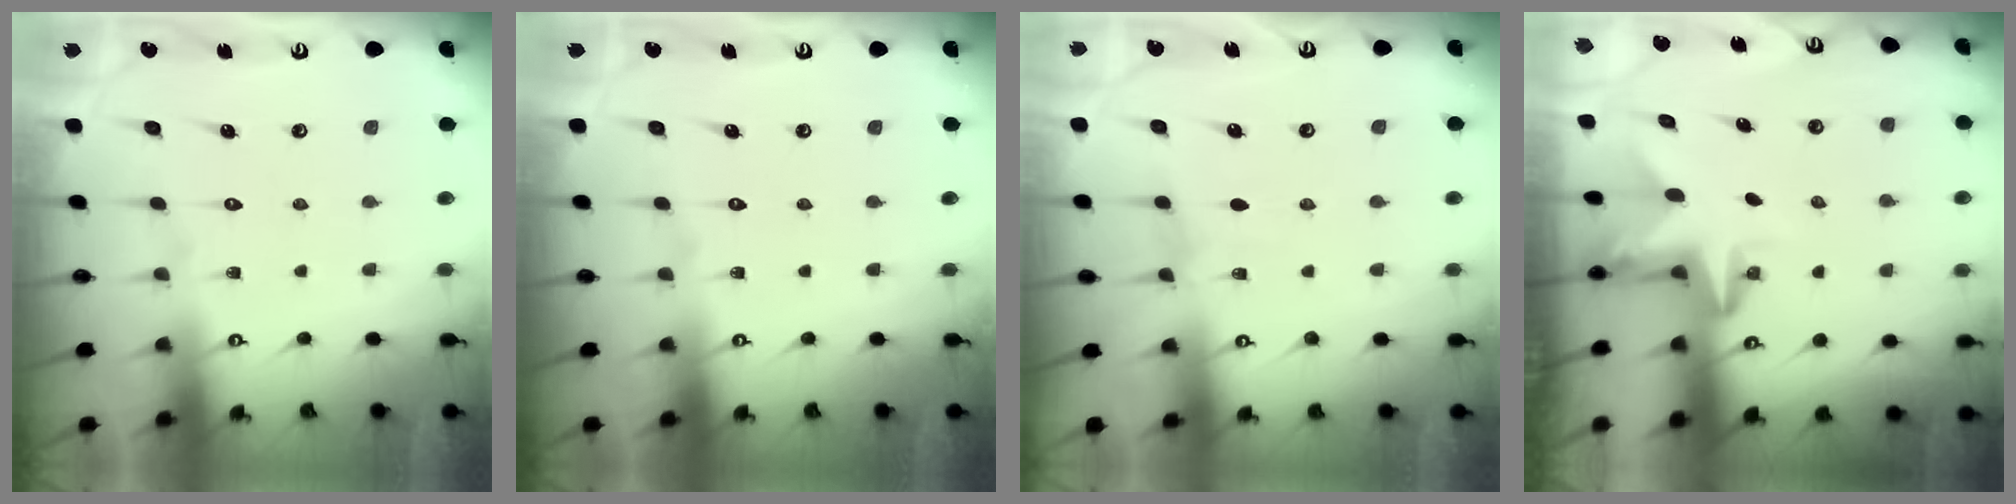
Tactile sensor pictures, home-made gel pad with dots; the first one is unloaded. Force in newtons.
{"total": 0.0}
{"total": 2.1, "press": 2.1, "slide": 0.3}
{"total": 3.4, "press": 3.4, "slide": 0.1}